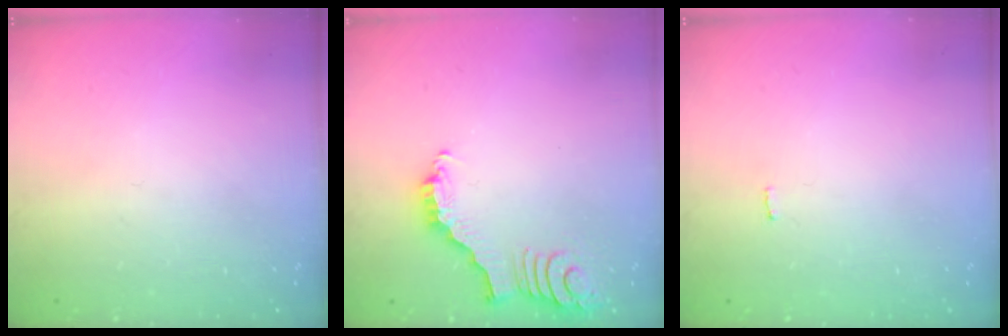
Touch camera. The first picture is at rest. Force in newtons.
{"total": 3.2, "press": 3.2, "slide": 0.5}
{"total": 1.4, "press": 1.3, "slide": 0.1}